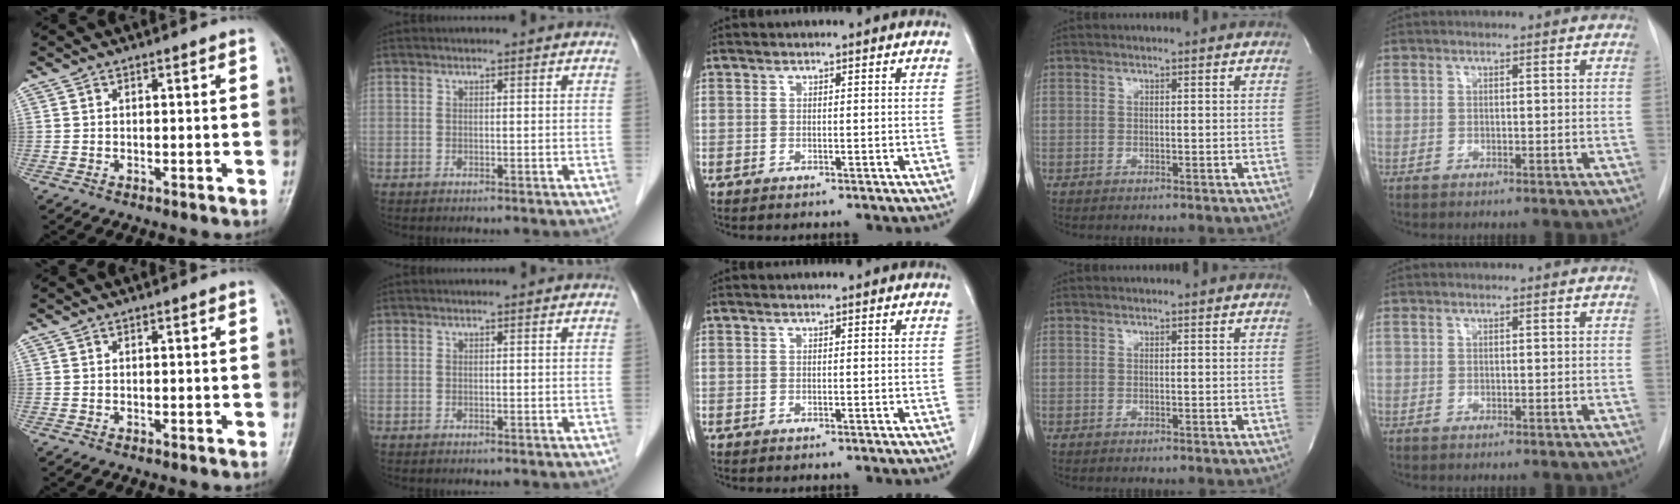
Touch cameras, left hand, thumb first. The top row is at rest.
{}